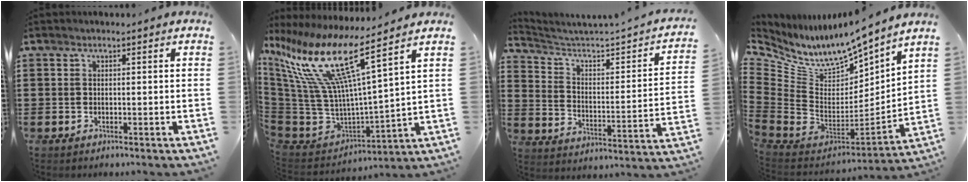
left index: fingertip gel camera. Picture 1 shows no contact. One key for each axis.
{"total": 14.9, "fx": 7.7, "fy": 3.2, "fz": 12.4, "tx": -0.281, "ty": -0.055, "tz": 0.120}
{"total": 3.1, "fx": 2.3, "fy": 0.4, "fz": 2.0, "tx": -0.058, "ty": -0.033, "tz": 0.025}
{"total": 8.1, "fx": 7.0, "fy": 2.8, "fz": 3.1, "tx": -0.100, "ty": -0.069, "tz": 0.118}